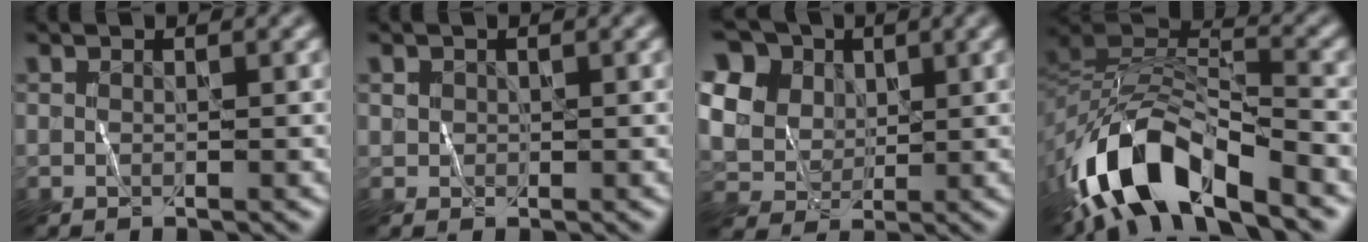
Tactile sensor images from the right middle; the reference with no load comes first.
{"total": 0.7, "force": [0.2, 0.6, -0.2], "torque": [0.011, -0.004, 0.002]}
{"total": 10.9, "force": [4.4, 8.9, 4.5], "torque": [-0.132, 0.019, 0.079]}
{"total": 10.3, "force": [-6.7, 4.4, 6.4], "torque": [-0.109, 0.007, -0.135]}